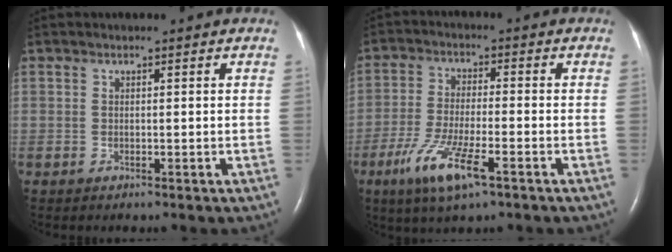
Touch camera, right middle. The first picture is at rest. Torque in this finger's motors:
{"motor_torque": [1.22, -0.92, 0.60, 0.11]}